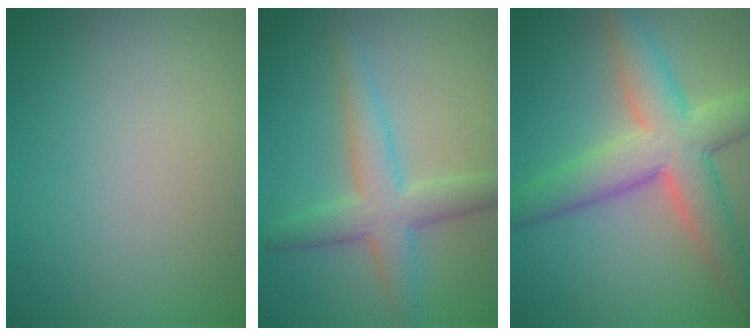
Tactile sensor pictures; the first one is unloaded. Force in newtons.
{"total": 4.6, "press": 4.6, "slide": 0.1}
{"total": 7.8, "press": 7.8, "slide": 0.3}